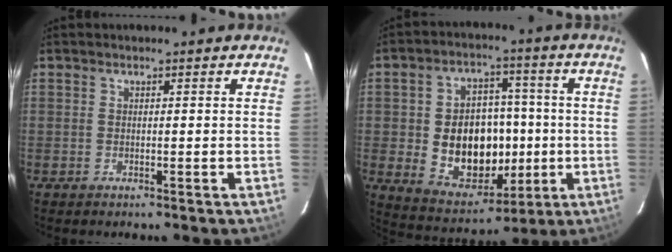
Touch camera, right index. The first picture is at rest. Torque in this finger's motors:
{"motor_torque": [1.21, -0.80, 0.54, 0.09]}